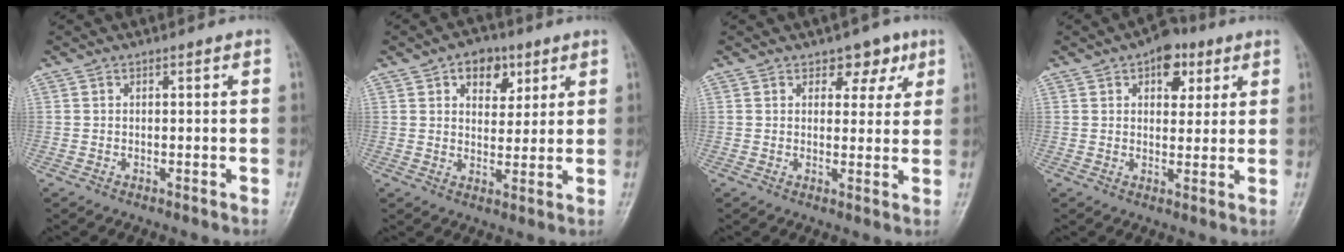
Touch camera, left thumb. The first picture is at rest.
{"total": 7.3, "force": [3.6, 4.9, 4.1], "torque": [-0.024, -0.011, 0.049]}
{"total": 4.7, "force": [2.8, 3.1, 2.2], "torque": [0.004, -0.012, 0.035]}
{"total": 7.5, "force": [3.6, 4.6, 4.6], "torque": [-0.026, -0.008, 0.045]}